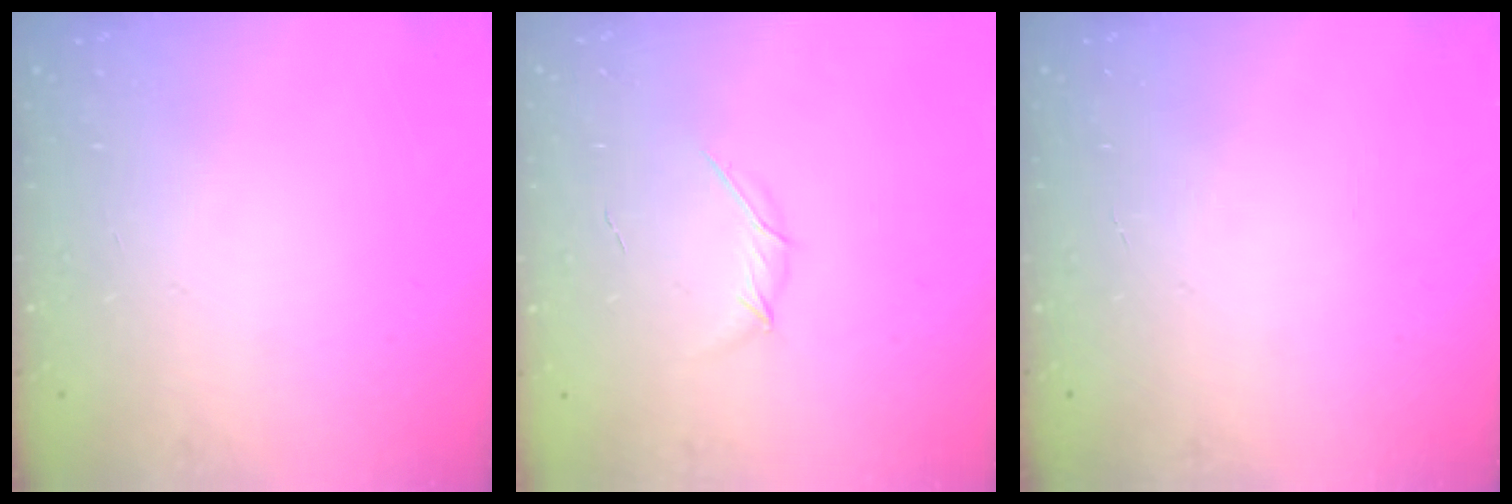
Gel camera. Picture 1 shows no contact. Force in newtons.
{"total": 3.6, "press": 3.5, "slide": 0.9}
{"total": 0.0}